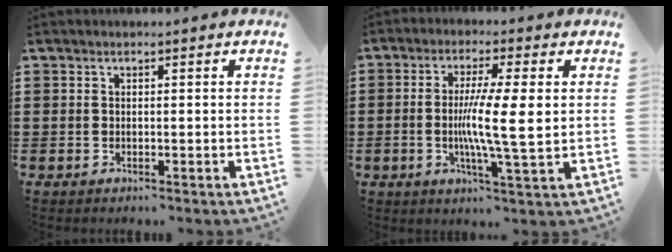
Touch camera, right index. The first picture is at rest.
{"total": 7.3, "force": [0.0, 0.5, 7.3], "torque": [-0.132, -0.004, -0.005]}